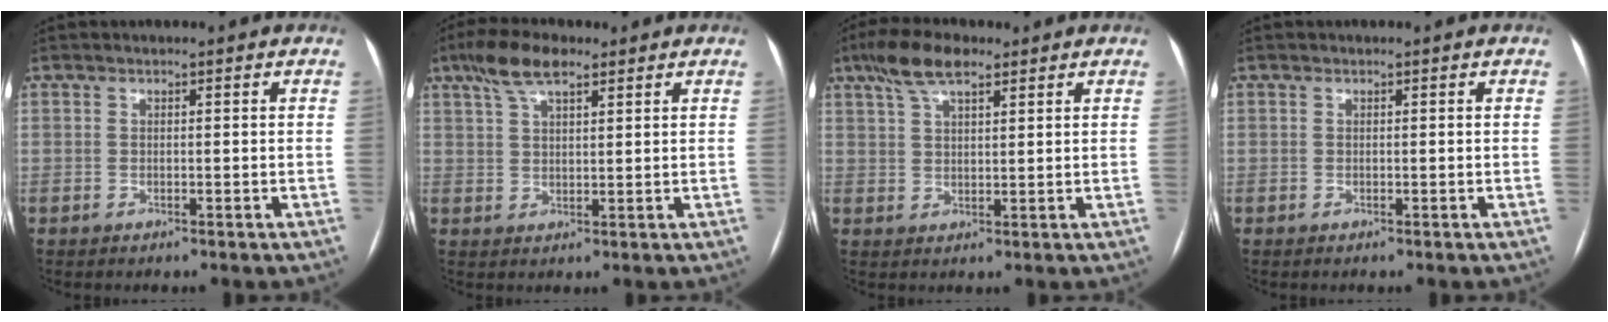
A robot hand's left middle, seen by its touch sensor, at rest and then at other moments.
{"total": 6.8, "force": [4.5, 2.1, 4.7], "torque": [-0.099, 0.023, 0.084]}
{"total": 7.1, "force": [4.8, 2.2, 4.8], "torque": [-0.101, 0.023, 0.088]}
{"total": 0.0}